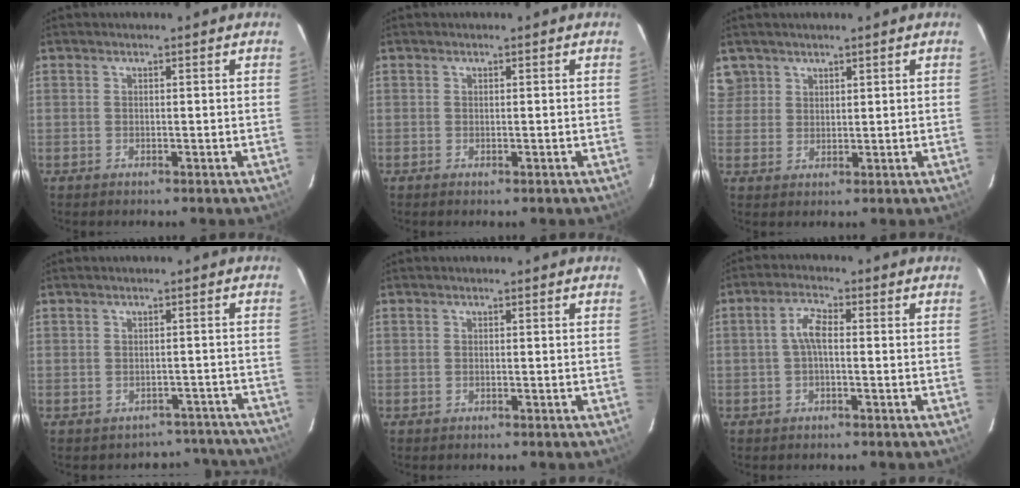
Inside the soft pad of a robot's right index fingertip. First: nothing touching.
{"total": 0.0}
{"total": 5.0, "force": [3.1, 3.9, 0.3], "torque": [0.001, 0.019, 0.062]}
{"total": 8.5, "force": [-7.2, 4.4, 0.0], "torque": [0.020, 0.044, -0.065]}
{"total": 0.0}
{"total": 3.7, "force": [-0.2, 1.4, 3.4], "torque": [-0.071, 0.013, -0.005]}